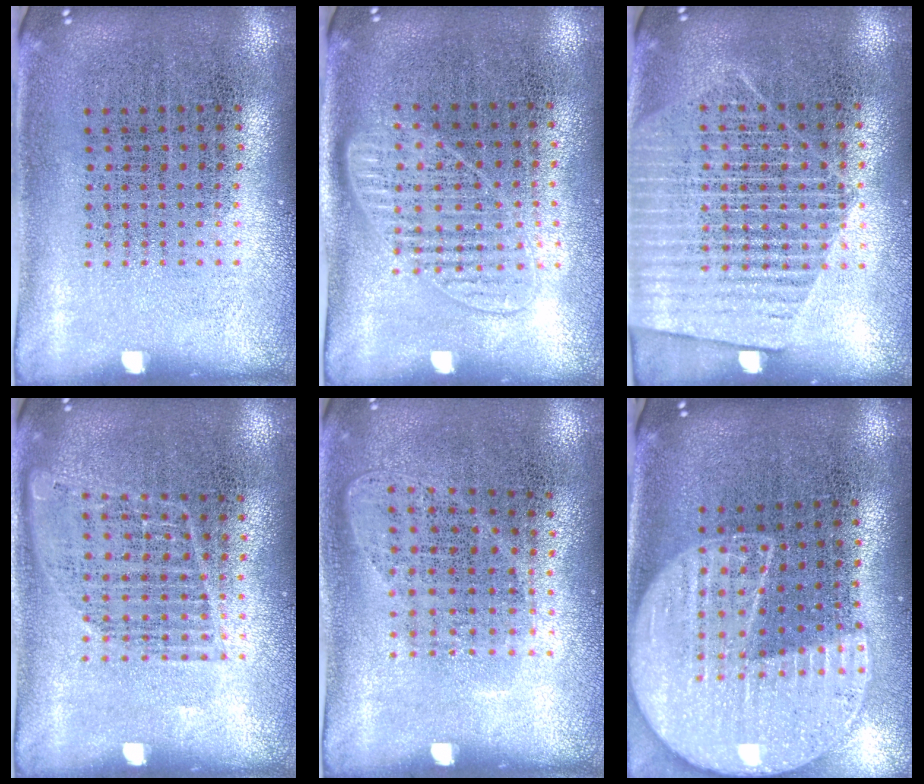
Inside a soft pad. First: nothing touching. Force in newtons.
{"total": 1.3, "press": 1.2, "slide": 0.5}
{"total": 1.7, "press": 1.5, "slide": 0.8}
{"total": 1.0, "press": 1.0, "slide": 0.3}
{"total": 1.0, "press": 0.9, "slide": 0.5}
{"total": 2.0, "press": 1.8, "slide": 0.8}